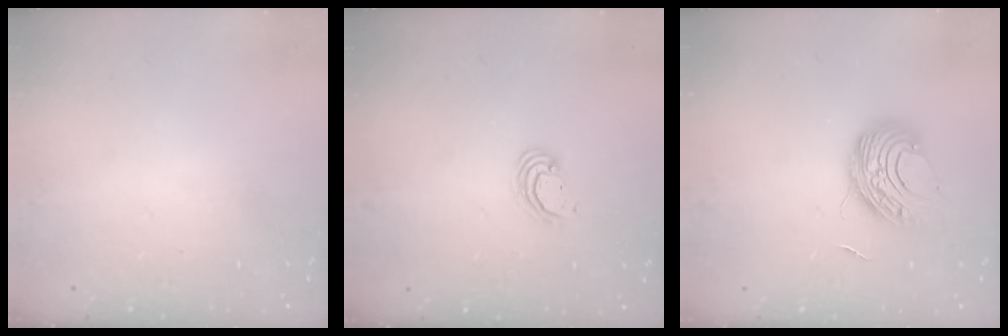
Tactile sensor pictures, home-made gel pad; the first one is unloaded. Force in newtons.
{"total": 3.0, "press": 3.0, "slide": 0.3}
{"total": 9.1, "press": 9.1, "slide": 0.5}